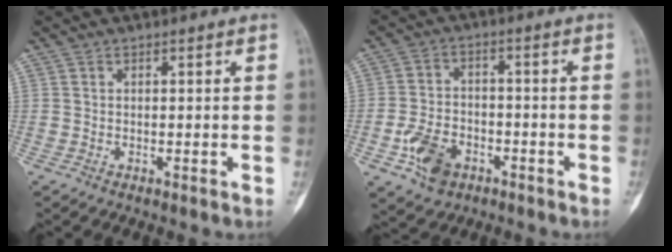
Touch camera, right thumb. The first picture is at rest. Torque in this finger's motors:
{"motor_torque": [1.06, 0.96, 0.81, -0.76, 0.07]}